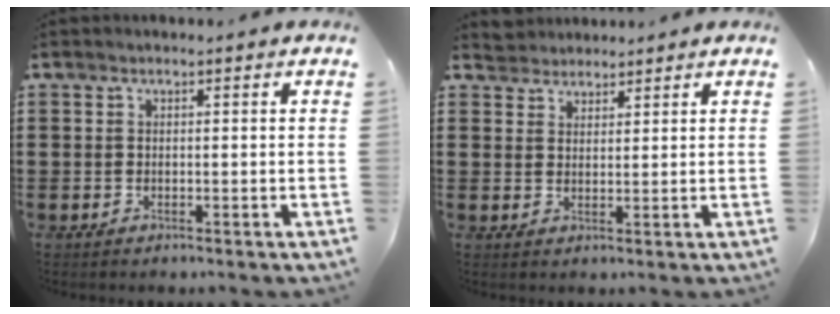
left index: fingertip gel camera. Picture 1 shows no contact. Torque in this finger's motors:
{"motor_torque": [0.33, -0.47, -0.12, -0.01]}